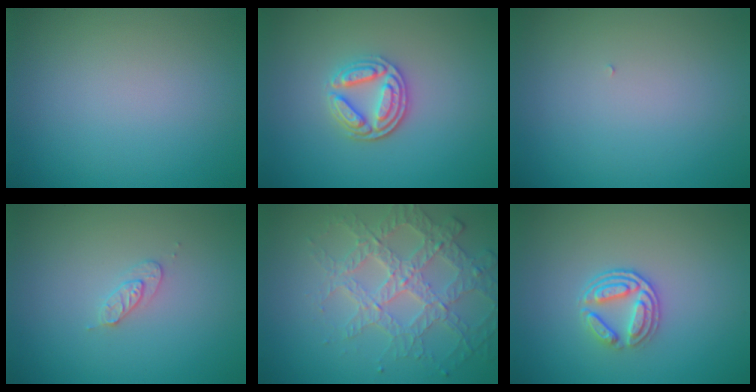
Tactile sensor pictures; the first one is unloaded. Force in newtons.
{"total": 3.6, "press": 3.1, "slide": 1.8}
{"total": 0.0}
{"total": 1.4, "press": 1.4, "slide": 0.2}
{"total": 4.0, "press": 4.0, "slide": 0.3}
{"total": 3.1, "press": 2.6, "slide": 1.7}